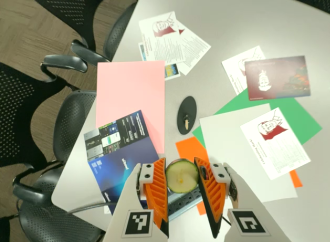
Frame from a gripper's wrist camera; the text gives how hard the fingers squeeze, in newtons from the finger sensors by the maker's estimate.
{"total": 12.4, "left": 12.4, "right": 12.4}